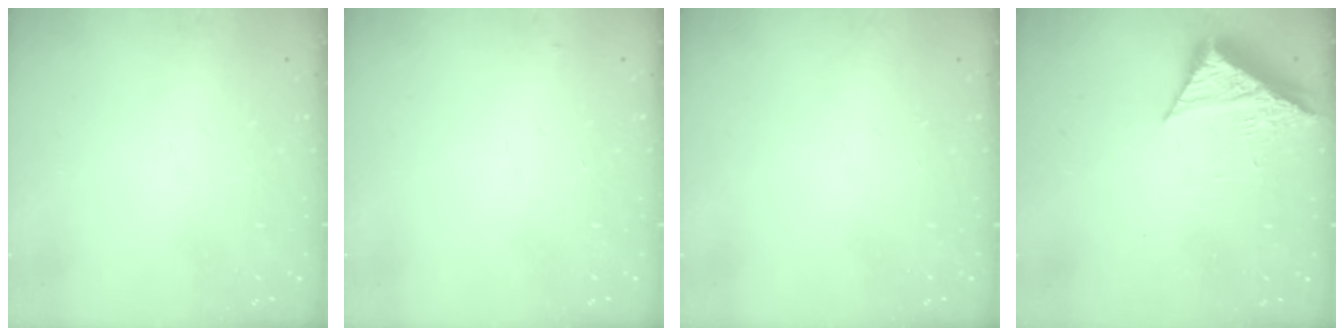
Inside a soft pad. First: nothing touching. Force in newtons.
{"total": 2.5, "press": 2.5, "slide": 0.4}
{"total": 0.0}
{"total": 8.9, "press": 8.9, "slide": 0.9}